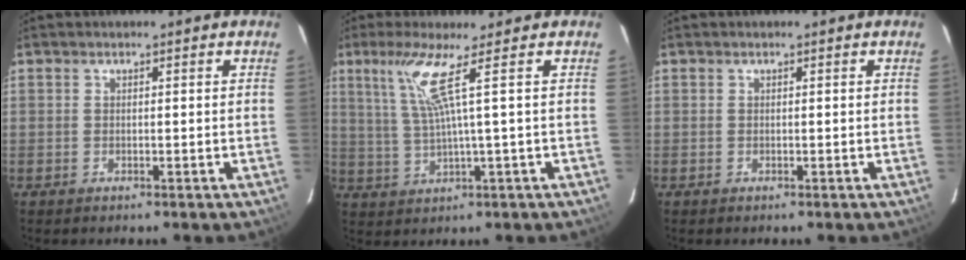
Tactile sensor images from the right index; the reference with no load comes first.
{"total": 6.4, "force": [2.7, -1.7, 5.5], "torque": [-0.107, -0.006, 0.064]}
{"total": 0.0}